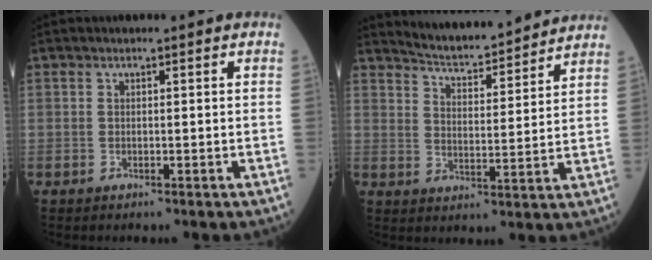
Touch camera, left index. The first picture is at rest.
{"total": 12.2, "force": [11.7, 0.8, 3.2], "torque": [-0.056, 0.007, 0.170]}